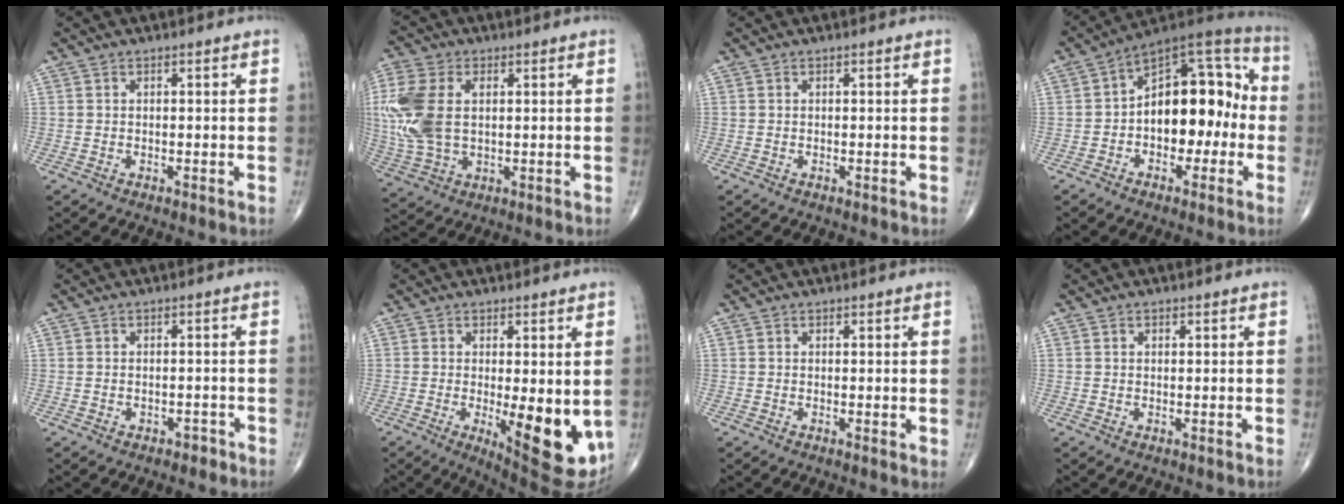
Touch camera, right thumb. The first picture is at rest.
{"total": 14.0, "force": [1.7, 8.8, 10.8], "torque": [-0.264, 0.004, 0.037]}
{"total": 0.0}
{"total": 16.6, "force": [-1.5, 10.0, 13.2], "torque": [-0.148, 0.051, -0.033]}
{"total": 1.4, "force": [-0.9, 1.0, 0.5], "torque": [-0.008, 0.012, -0.012]}
{"total": 12.8, "force": [-2.0, 4.3, 11.8], "torque": [-0.149, -0.028, -0.014]}
{"total": 0.8, "force": [0.3, 0.3, 0.7], "torque": [-0.013, -0.004, 0.001]}
{"total": 0.8, "force": [0.4, 0.6, 0.3], "torque": [0.000, -0.001, 0.005]}